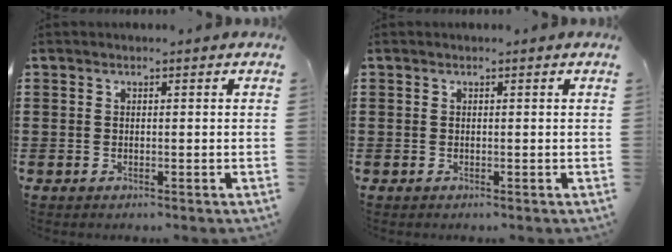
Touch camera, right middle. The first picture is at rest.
{"total": 0.0}